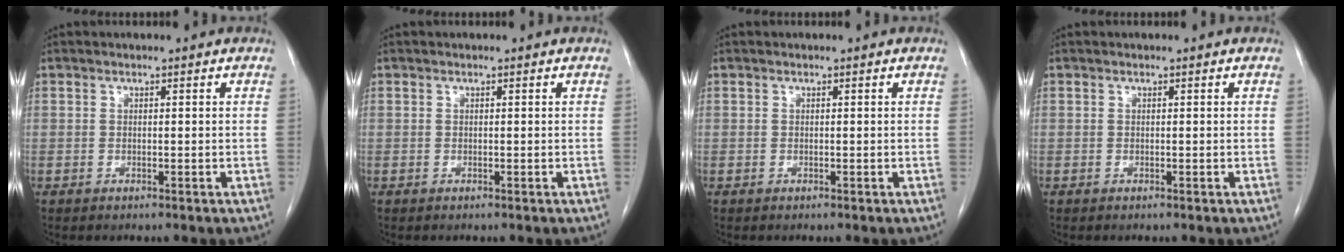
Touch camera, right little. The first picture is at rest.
{"total": 0.0}
{"total": 0.0}
{"total": 0.0}